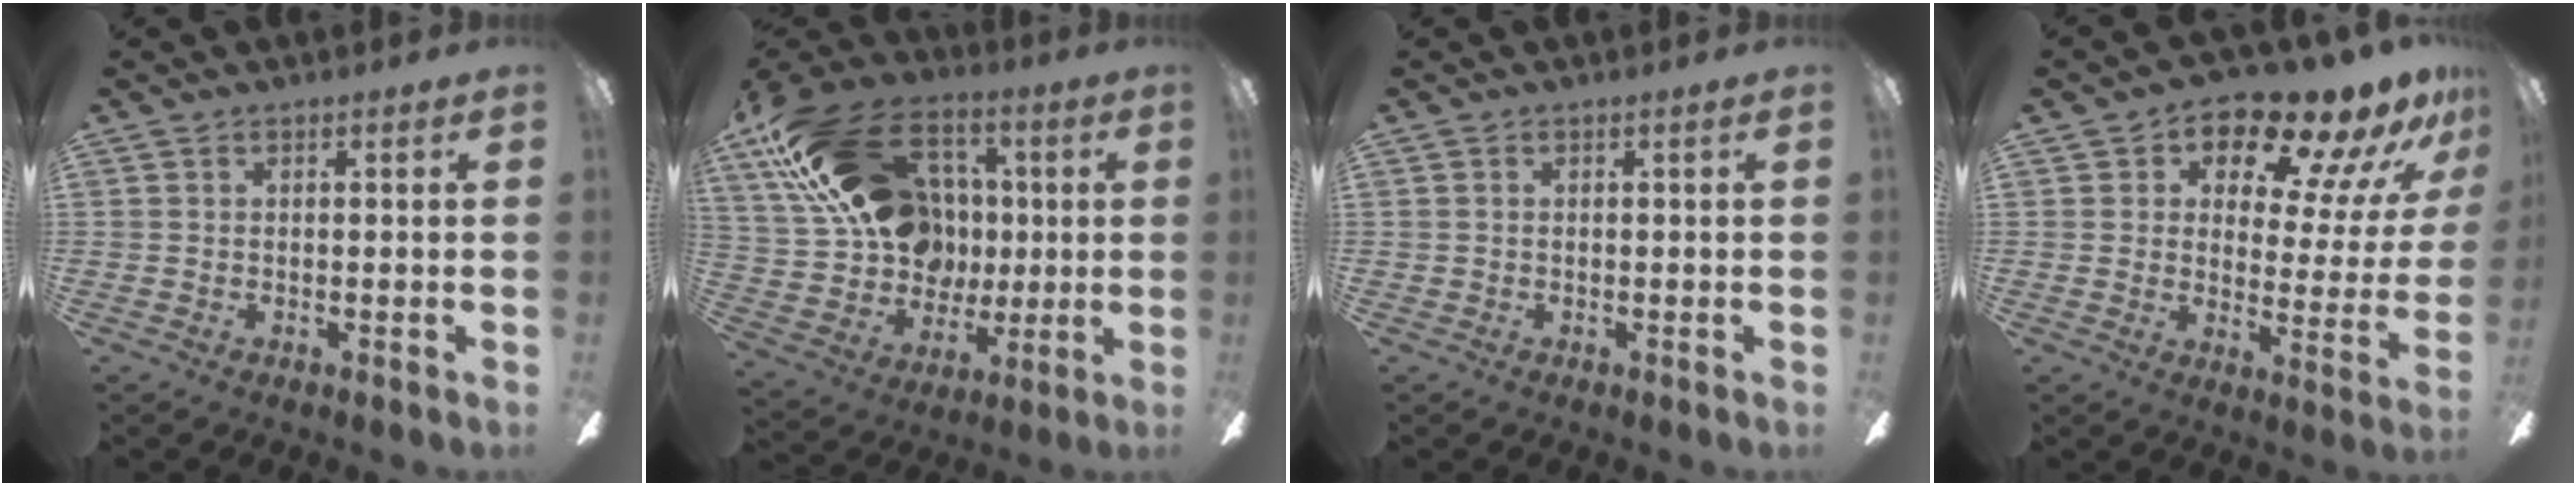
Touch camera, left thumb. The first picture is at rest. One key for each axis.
{"total": 26.3, "fx": 7.5, "fy": 19.5, "fz": 16.0, "tx": -0.290, "ty": -0.003, "tz": 0.156}
{"total": 0.0}
{"total": 15.1, "fx": 11.9, "fy": 5.6, "fz": 7.4, "tx": -0.120, "ty": -0.086, "tz": 0.198}